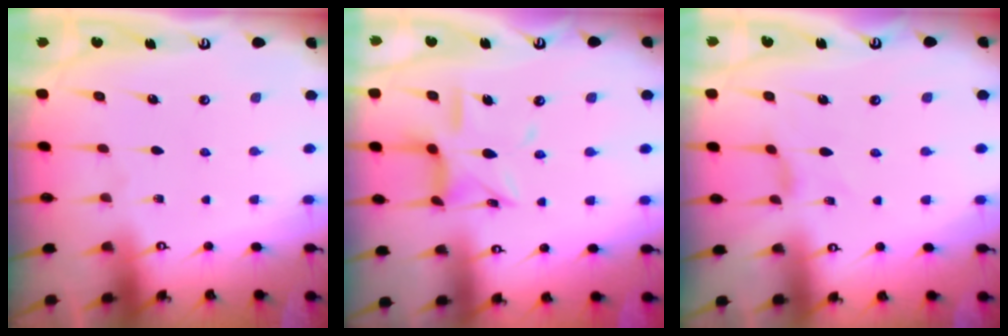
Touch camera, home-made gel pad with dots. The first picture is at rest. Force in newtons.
{"total": 12.3, "press": 12.2, "slide": 0.8}
{"total": 1.5, "press": 1.4, "slide": 0.4}